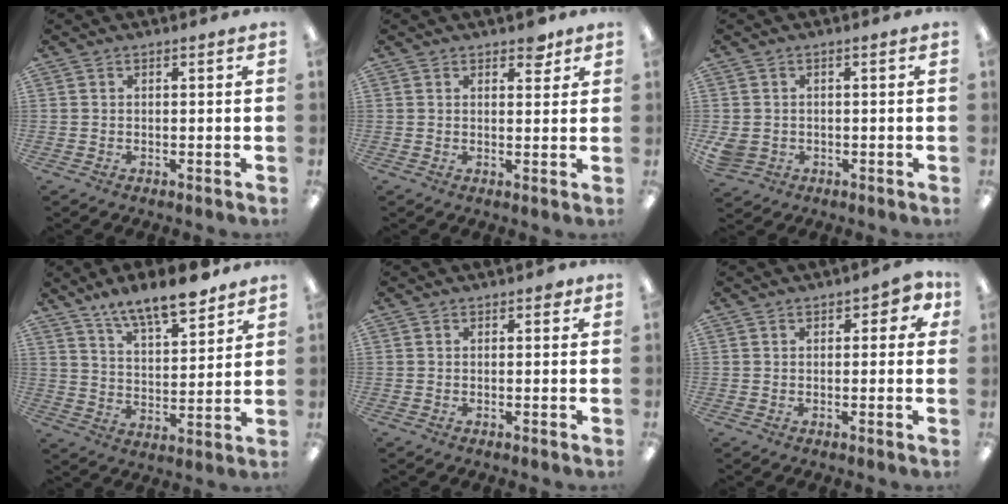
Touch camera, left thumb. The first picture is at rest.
{"total": 3.3, "force": [2.5, 1.7, 1.2], "torque": [0.004, -0.011, 0.039]}
{"total": 3.1, "force": [-0.6, 2.8, 1.1], "torque": [-0.026, 0.002, -0.010]}
{"total": 11.2, "force": [9.8, 3.0, 4.6], "torque": [-0.074, -0.063, 0.175]}
{"total": 1.0, "force": [0.4, 0.6, 0.7], "torque": [-0.006, 0.000, 0.005]}
{"total": 3.5, "force": [1.3, 1.9, 2.7], "torque": [-0.028, 0.000, 0.017]}